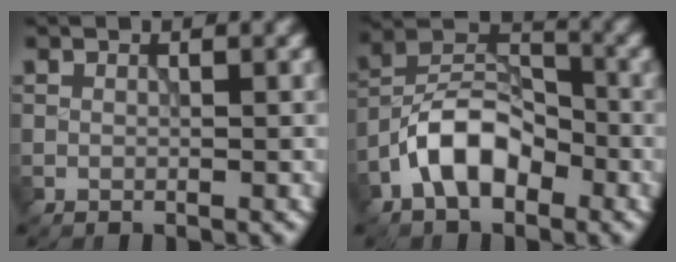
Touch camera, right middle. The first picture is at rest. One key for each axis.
{"total": 6.8, "fx": -3.4, "fy": 3.8, "fz": 4.5, "tx": -0.074, "ty": 0.014, "tz": -0.072}